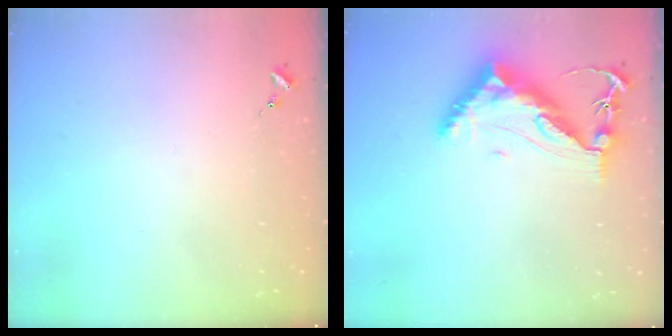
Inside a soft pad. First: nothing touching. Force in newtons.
{"total": 12.9, "press": 12.8, "slide": 1.5}